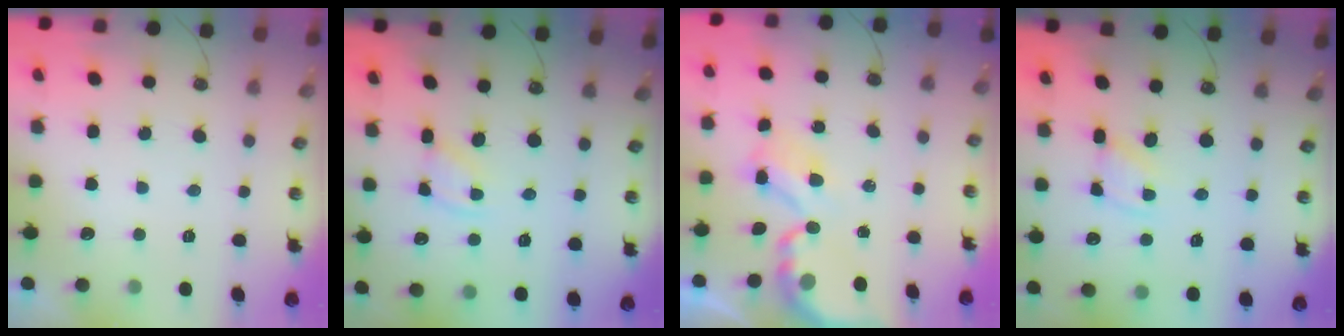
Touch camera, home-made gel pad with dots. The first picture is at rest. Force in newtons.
{"total": 3.2, "press": 3.2, "slide": 0.1}
{"total": 4.8, "press": 4.8, "slide": 0.3}
{"total": 2.4, "press": 2.4, "slide": 0.1}